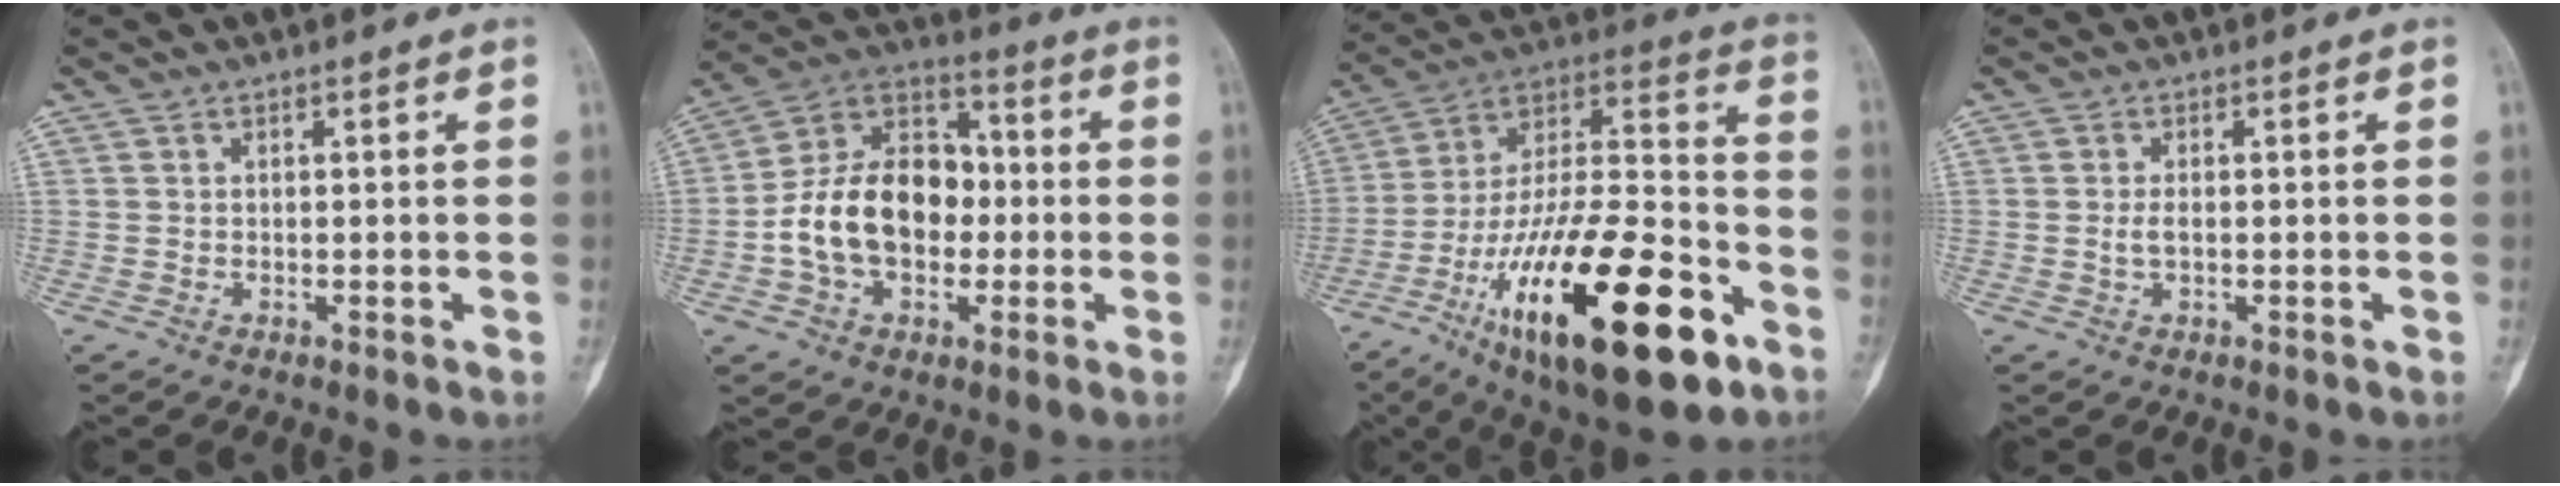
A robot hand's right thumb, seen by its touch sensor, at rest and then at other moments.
{"total": 17.8, "force": [-2.0, 12.4, 12.6], "torque": [-0.189, 0.039, -0.038]}
{"total": 32.8, "force": [-15.0, 11.7, 26.7], "torque": [-0.452, 0.062, -0.241]}
{"total": 1.8, "force": [-0.1, 1.0, 1.4], "torque": [-0.026, 0.000, -0.004]}